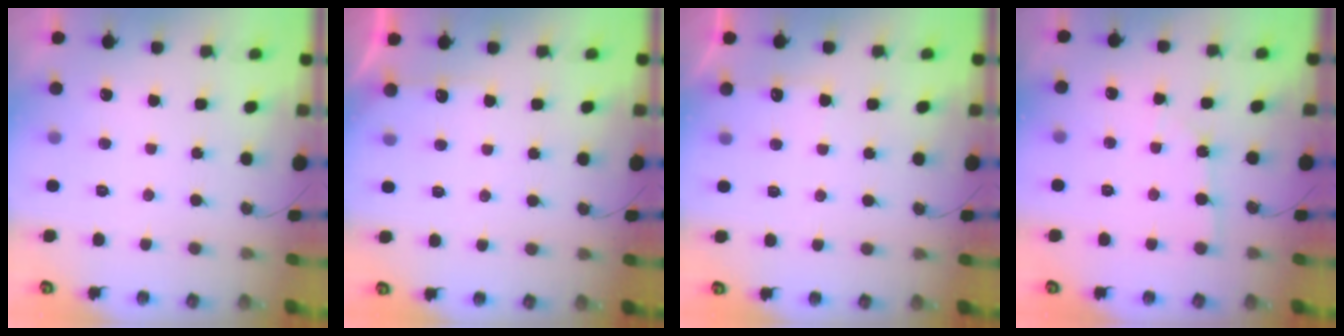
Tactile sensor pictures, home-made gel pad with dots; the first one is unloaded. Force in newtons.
{"total": 3.8, "press": 3.8, "slide": 0.4}
{"total": 5.4, "press": 5.3, "slide": 0.7}
{"total": 1.8, "press": 1.8, "slide": 0.3}